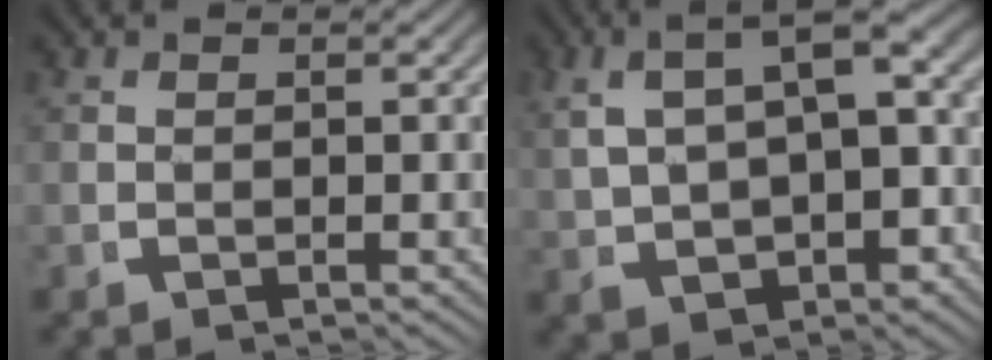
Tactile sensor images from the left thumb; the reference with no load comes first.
{"total": 9.5, "force": [2.0, 5.7, 7.3], "torque": [-0.113, 0.010, 0.040]}